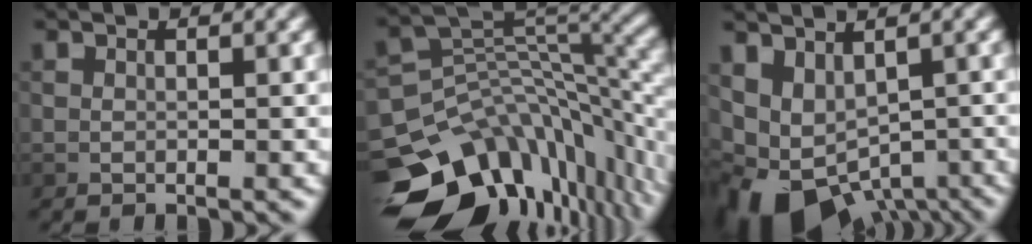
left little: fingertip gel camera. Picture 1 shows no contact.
{"total": 13.7, "force": [-7.2, 8.4, 8.2], "torque": [-0.173, -0.008, -0.107]}
{"total": 8.3, "force": [-3.6, 5.3, 5.2], "torque": [-0.090, -0.024, -0.036]}